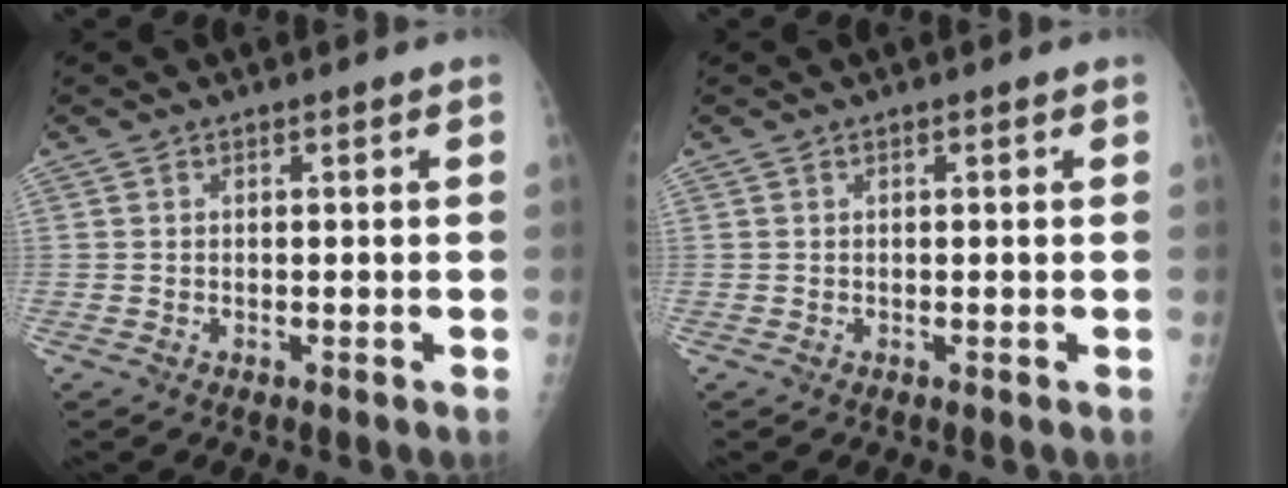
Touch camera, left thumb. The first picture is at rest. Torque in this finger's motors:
{"motor_torque": [-0.07, 0.14, -0.40, -0.11, 0.02]}